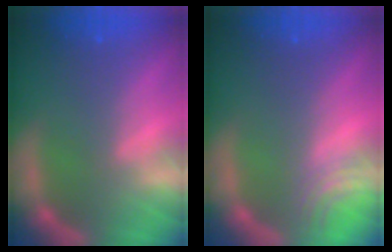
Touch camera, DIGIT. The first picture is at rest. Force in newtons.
{"total": 2.5}